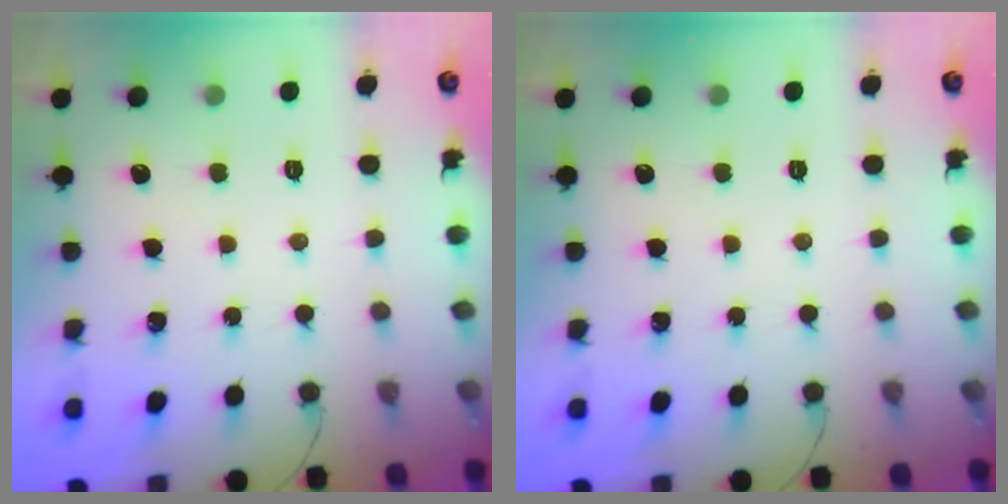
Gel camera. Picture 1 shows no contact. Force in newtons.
{"total": 0.0}